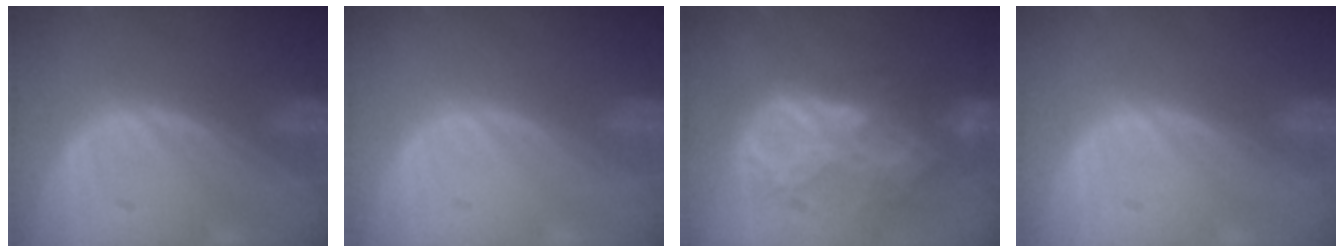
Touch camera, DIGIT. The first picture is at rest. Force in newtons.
{"total": 0.0}
{"total": 9.1, "press": 7.9, "slide": 4.5}
{"total": 0.0}